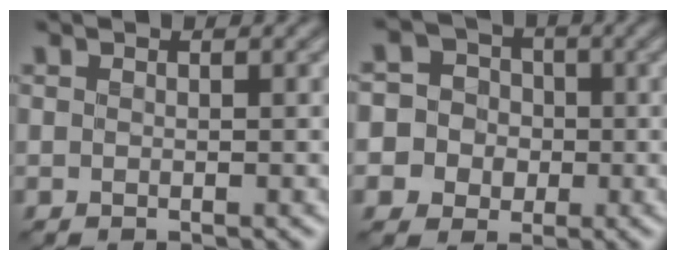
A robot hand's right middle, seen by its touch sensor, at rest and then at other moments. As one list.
[{"total": 8.2, "force": [-1.4, 7.9, 1.7], "torque": [-0.040, 0.014, -0.041]}]